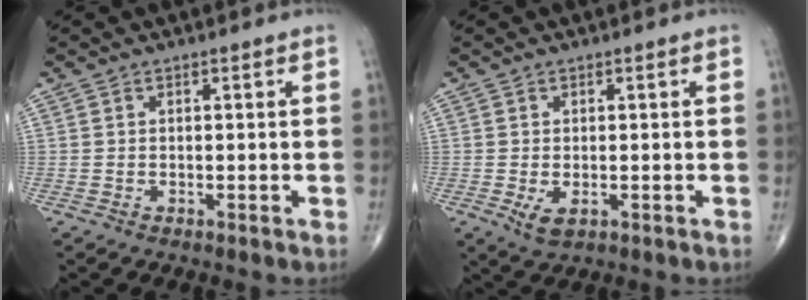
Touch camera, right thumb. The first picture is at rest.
{"total": 3.3, "force": [-0.9, 1.8, 2.6], "torque": [-0.046, -0.008, -0.008]}